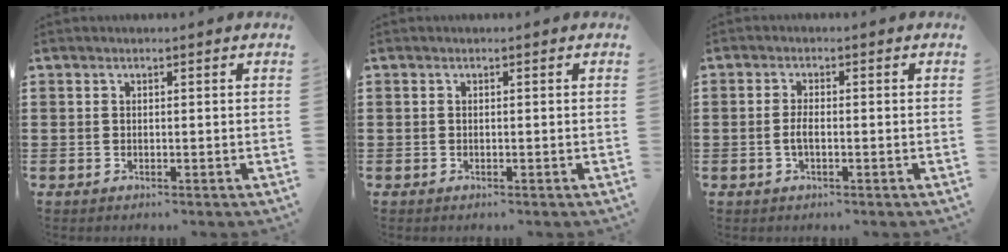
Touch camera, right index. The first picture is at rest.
{"total": 0.0}
{"total": 2.0, "force": [-0.5, 0.6, 1.8], "torque": [-0.041, 0.000, -0.012]}